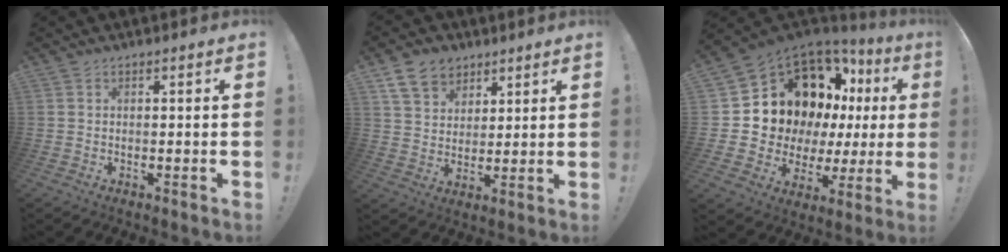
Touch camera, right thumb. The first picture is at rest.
{"total": 10.4, "force": [6.5, 7.5, 3.3], "torque": [-0.056, -0.031, 0.129]}
{"total": 16.1, "force": [8.4, 10.3, 9.1], "torque": [-0.137, -0.070, 0.181]}